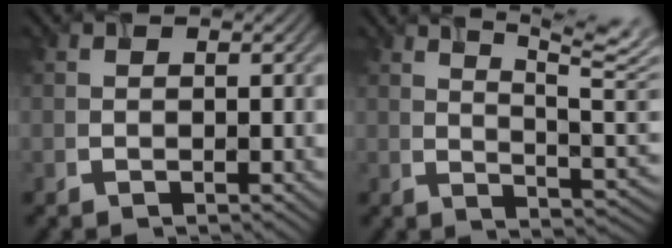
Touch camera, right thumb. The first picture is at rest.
{"total": 12.5, "force": [7.3, 3.3, 9.5], "torque": [-0.150, 0.016, 0.101]}